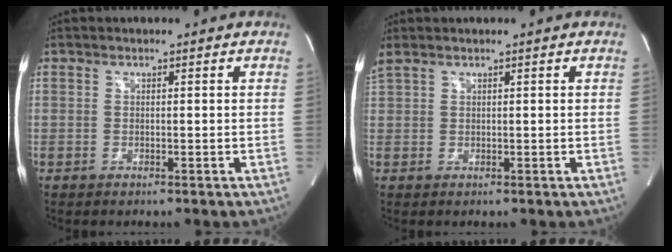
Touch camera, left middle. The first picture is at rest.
{"total": 1.8, "force": [1.5, 0.4, 0.9], "torque": [-0.039, 0.027, 0.043]}